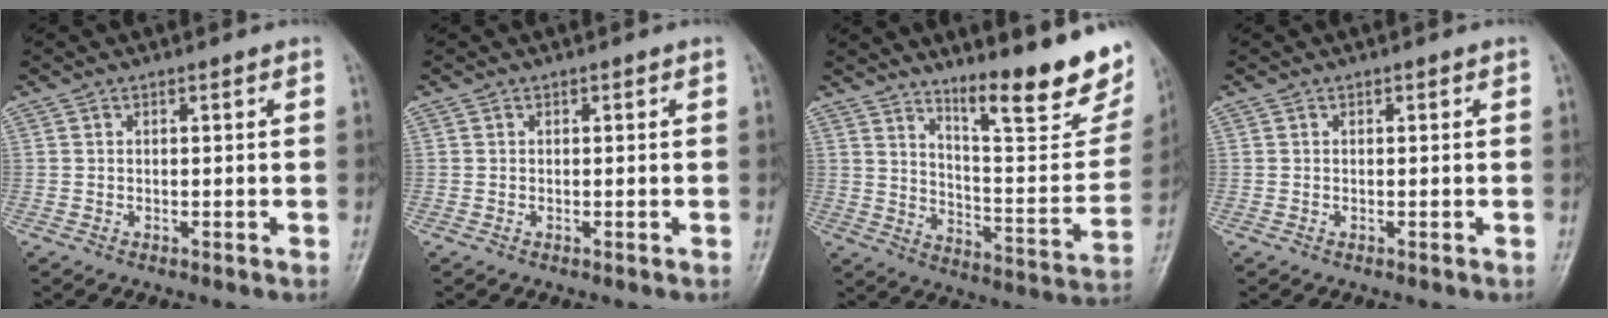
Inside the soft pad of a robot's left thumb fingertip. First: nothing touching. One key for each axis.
{"total": 0.0}
{"total": 21.3, "fx": 14.8, "fy": 4.5, "fz": 14.7, "tx": -0.172, "ty": -0.098, "tz": 0.222}
{"total": 0.0}